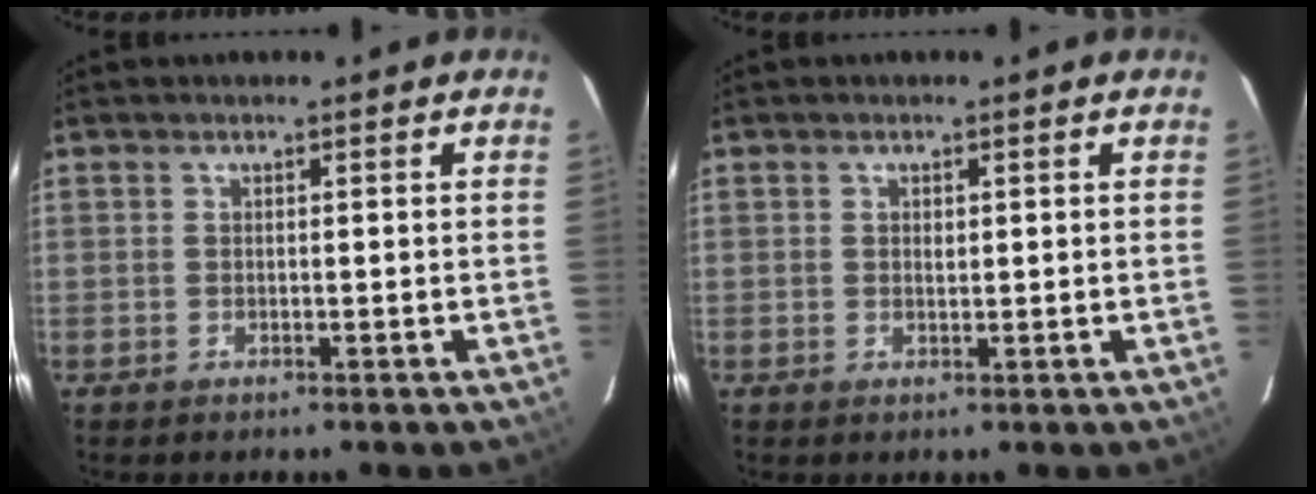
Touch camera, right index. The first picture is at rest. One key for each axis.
{"total": 0.9, "fx": 0.2, "fy": 0.6, "fz": 0.7, "tx": -0.012, "ty": 0.002, "tz": 0.004}